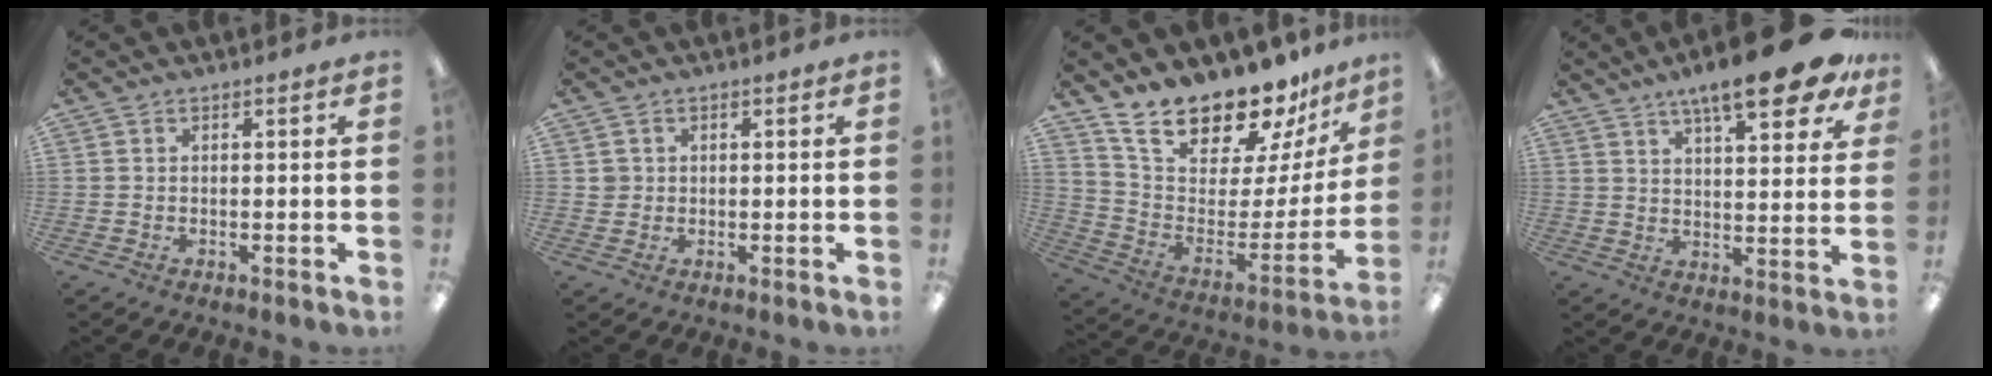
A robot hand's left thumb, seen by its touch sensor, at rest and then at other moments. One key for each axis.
{"total": 1.9, "fx": 0.3, "fy": 1.9, "fz": 0.1, "tx": 0.002, "ty": 0.002, "tz": 0.002}
{"total": 19.3, "fx": 17.5, "fy": 5.9, "fz": 5.7, "tx": -0.115, "ty": -0.143, "tz": 0.312}
{"total": 15.1, "fx": 10.4, "fy": 3.9, "fz": 10.2, "tx": -0.149, "ty": -0.056, "tz": 0.165}